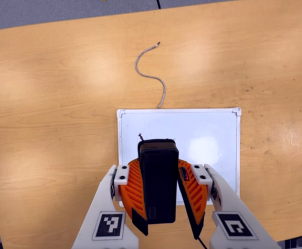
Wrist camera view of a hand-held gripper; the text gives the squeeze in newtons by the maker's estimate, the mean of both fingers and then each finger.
{"total": 9.0, "left": 9.3, "right": 8.7}